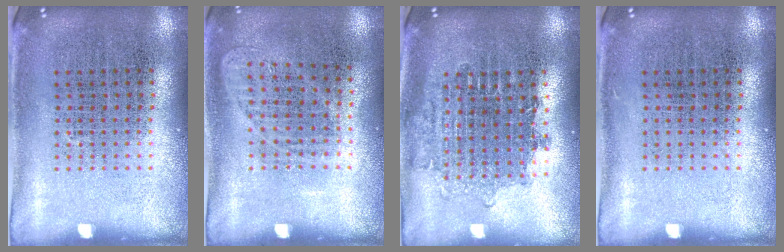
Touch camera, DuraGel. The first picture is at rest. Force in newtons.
{"total": 1.0, "press": 0.9, "slide": 0.4}
{"total": 1.7, "press": 1.4, "slide": 1.0}
{"total": 0.0}